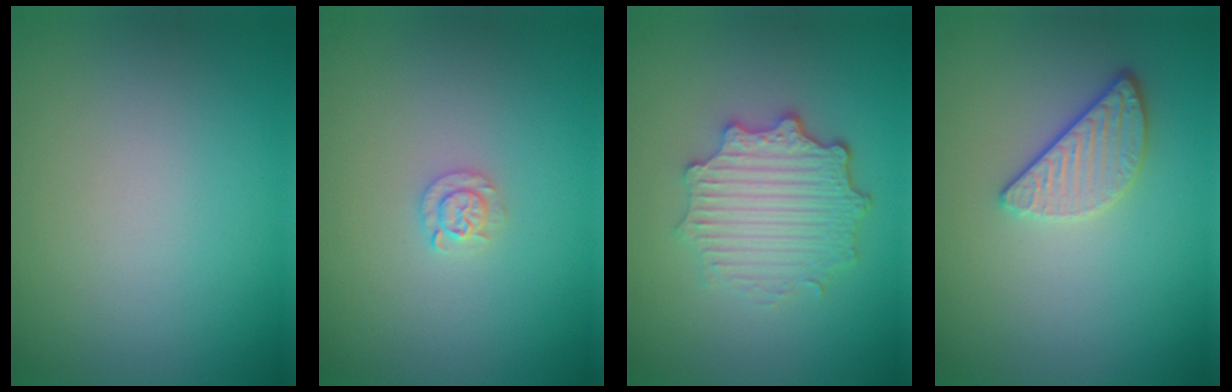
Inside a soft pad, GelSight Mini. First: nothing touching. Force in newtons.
{"total": 1.3, "press": 1.3, "slide": 0.2}
{"total": 4.7, "press": 3.7, "slide": 2.9}
{"total": 2.6, "press": 2.3, "slide": 1.3}